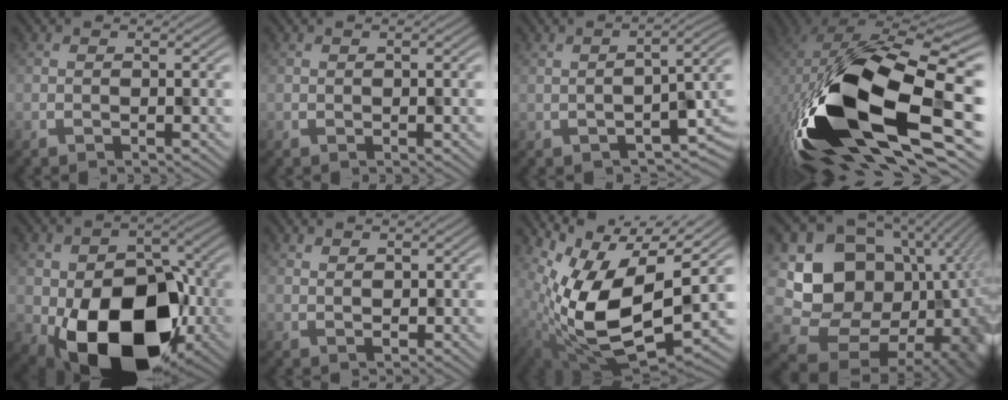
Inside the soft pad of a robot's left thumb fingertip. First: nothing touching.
{"total": 0.0}
{"total": 3.2, "force": [-0.7, 1.2, 2.9], "torque": [-0.039, -0.008, -0.008]}
{"total": 19.1, "force": [-3.4, 10.1, 15.9], "torque": [-0.332, -0.052, -0.043]}
{"total": 16.2, "force": [-4.1, 11.3, 10.9], "torque": [-0.173, -0.044, -0.067]}
{"total": 2.0, "force": [2.0, 0.2, 0.2], "torque": [-0.006, -0.004, 0.037]}
{"total": 12.4, "force": [3.3, 5.6, 10.5], "torque": [-0.220, -0.028, 0.065]}
{"total": 17.4, "force": [1.4, 14.5, 9.6], "torque": [-0.155, -0.055, 0.080]}